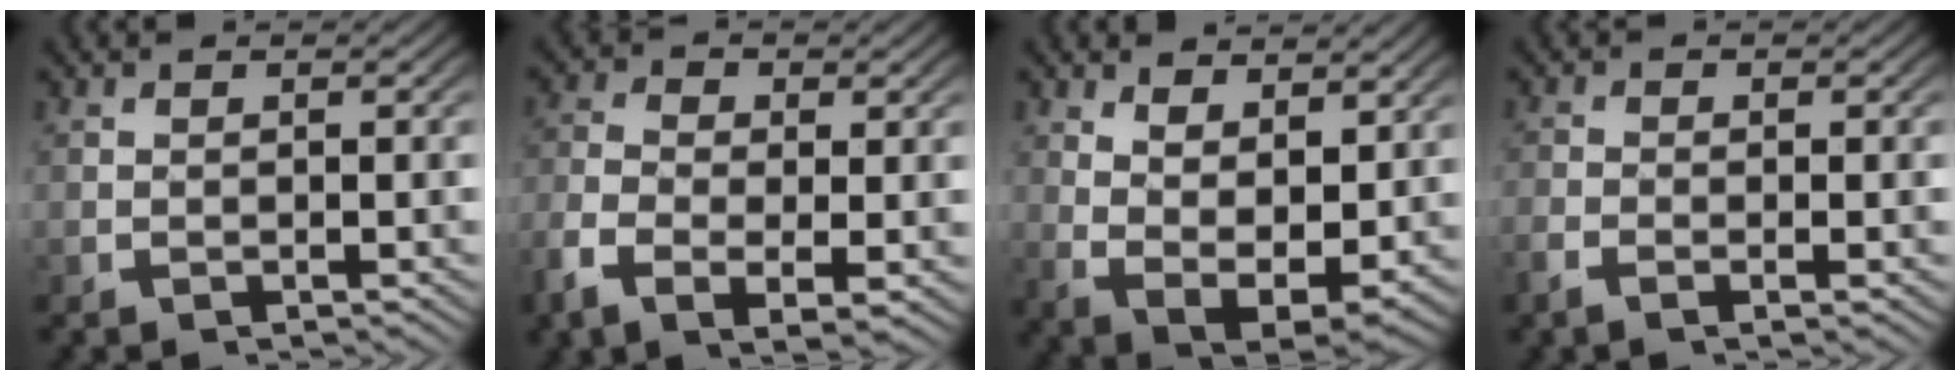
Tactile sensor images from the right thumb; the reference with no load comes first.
{"total": 4.9, "force": [-0.9, 2.7, 3.9], "torque": [-0.094, -0.020, -0.012]}
{"total": 8.0, "force": [-0.1, 5.6, 5.8], "torque": [-0.128, -0.049, 0.019]}
{"total": 1.4, "force": [-0.7, 0.3, 1.1], "torque": [-0.029, -0.004, -0.016]}